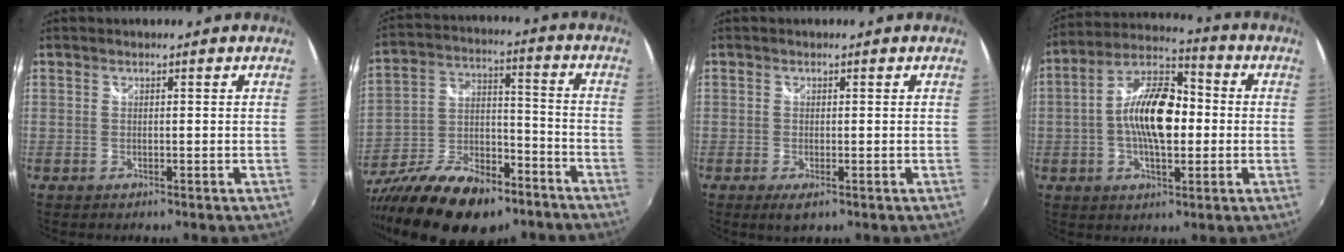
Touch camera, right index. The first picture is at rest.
{"total": 22.2, "force": [-14.1, 11.1, 13.1], "torque": [-0.266, -0.011, -0.228]}
{"total": 2.2, "force": [-1.0, 0.8, 1.8], "torque": [-0.036, -0.011, -0.013]}
{"total": 14.6, "force": [-1.4, 7.2, 12.6], "torque": [-0.234, 0.018, -0.033]}